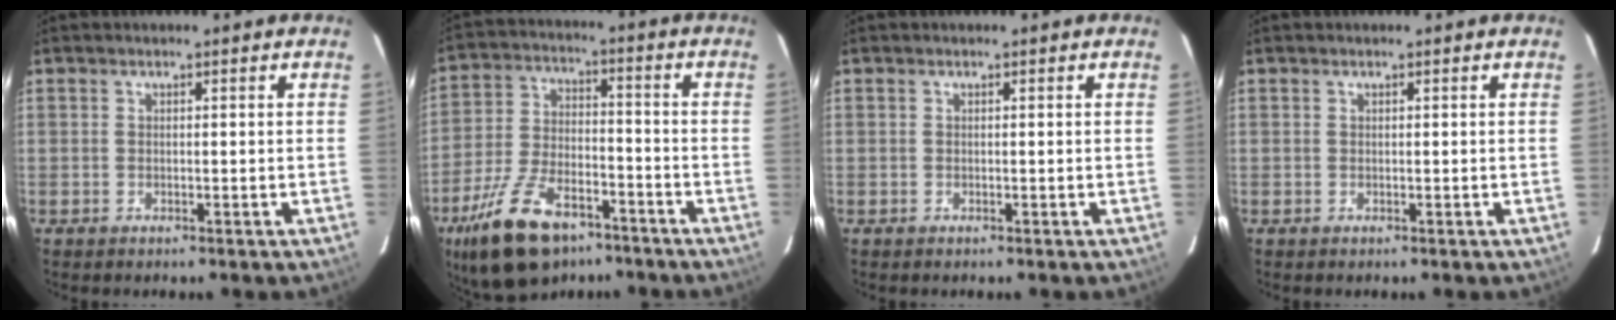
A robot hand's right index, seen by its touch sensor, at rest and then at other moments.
{"total": 17.3, "force": [-11.2, 8.3, 10.2], "torque": [-0.218, -0.013, -0.193]}
{"total": 0.0}
{"total": 0.0}